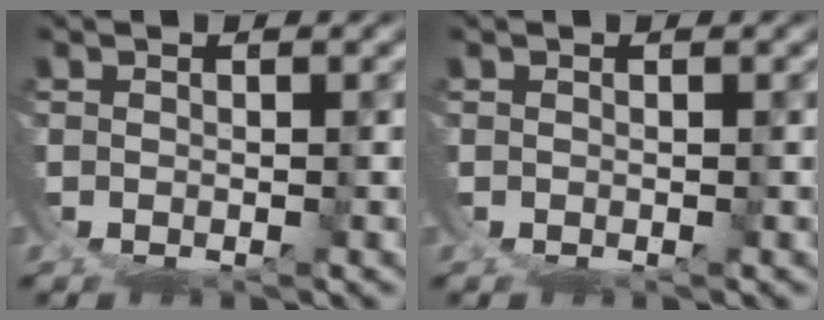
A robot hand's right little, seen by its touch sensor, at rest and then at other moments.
{"total": 0.0}